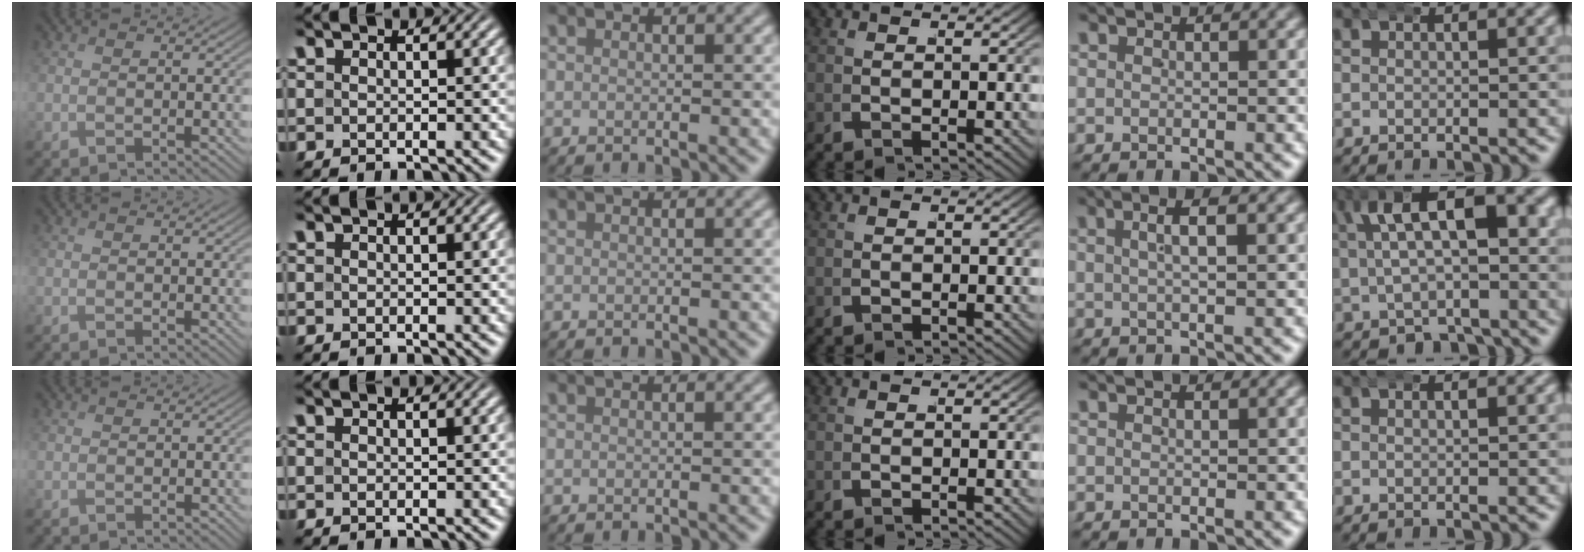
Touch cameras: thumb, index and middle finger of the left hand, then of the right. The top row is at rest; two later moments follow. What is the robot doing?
{"motion": "wrap", "object": "arm wrap"}